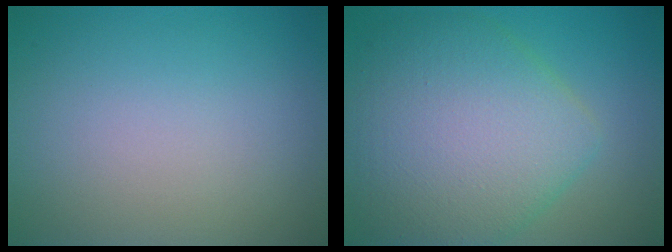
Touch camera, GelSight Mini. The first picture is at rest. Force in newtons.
{"total": 9.3, "press": 9.3, "slide": 0.3}